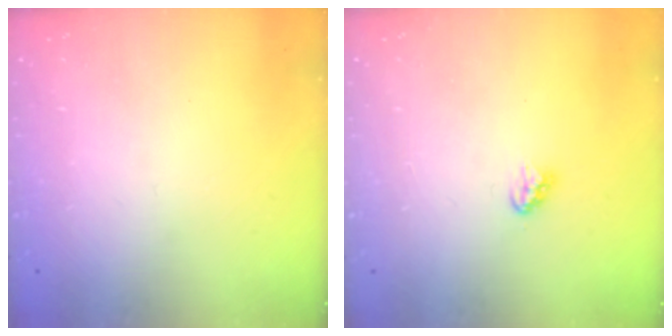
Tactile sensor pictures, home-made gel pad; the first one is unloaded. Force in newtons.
{"total": 3.2, "press": 3.1, "slide": 0.7}